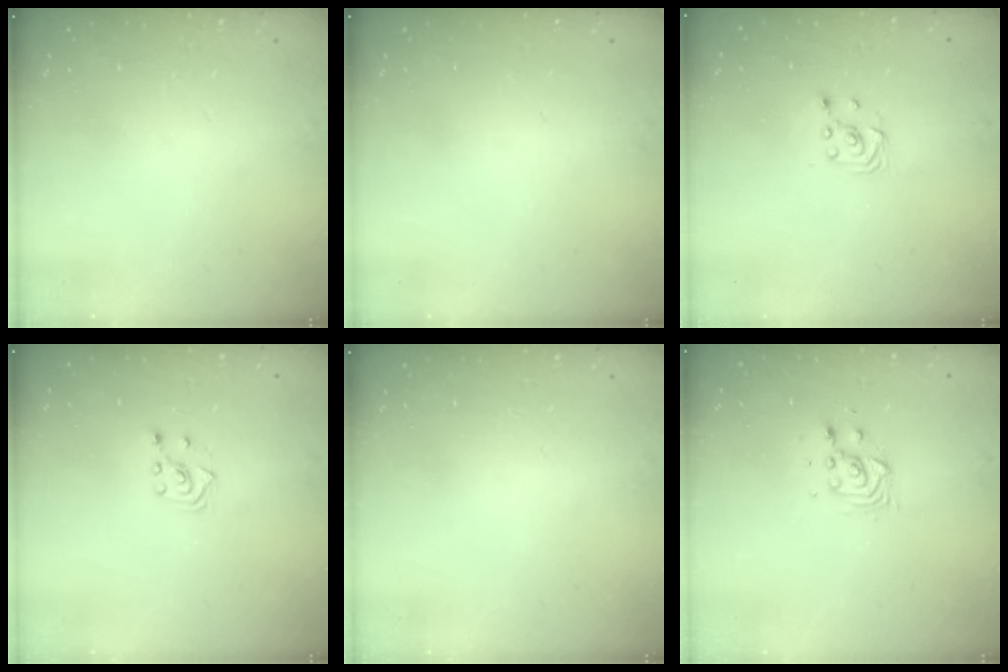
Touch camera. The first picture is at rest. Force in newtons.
{"total": 0.0}
{"total": 2.6, "press": 2.4, "slide": 1.0}
{"total": 3.6, "press": 3.5, "slide": 0.7}
{"total": 0.0}
{"total": 3.9, "press": 3.8, "slide": 0.6}